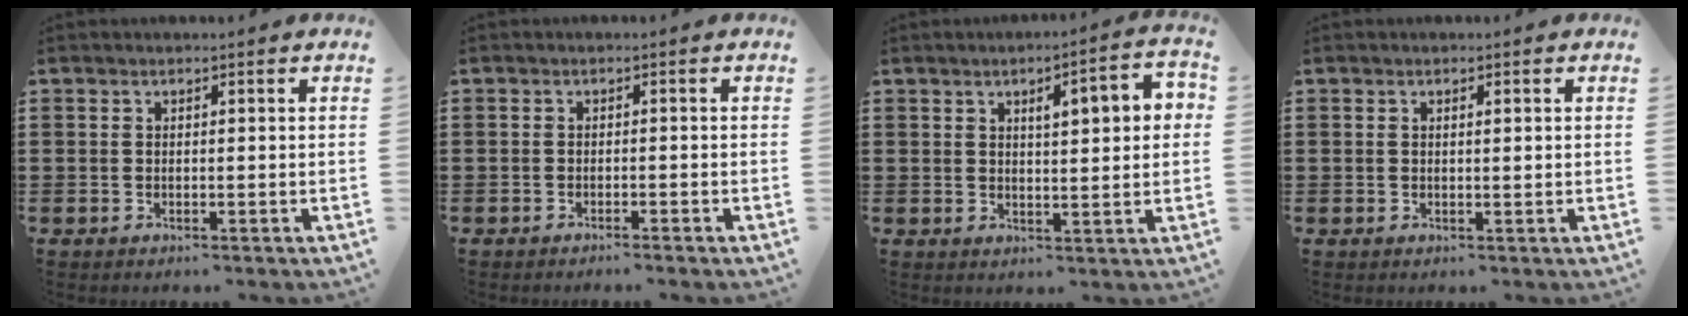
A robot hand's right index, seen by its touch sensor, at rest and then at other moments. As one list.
[{"total": 1.1, "force": [-1.1, -0.2, 0.2], "torque": [-0.005, -0.001, -0.022]}, {"total": 4.3, "force": [0.9, 1.0, 4.1], "torque": [-0.062, -0.003, 0.007]}, {"total": 0.8, "force": [0.1, 0.1, 0.8], "torque": [-0.016, 0.000, 0.002]}]